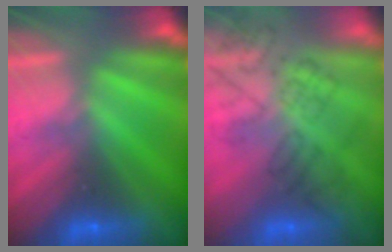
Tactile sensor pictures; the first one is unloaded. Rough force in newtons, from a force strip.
{"total": 4.5}